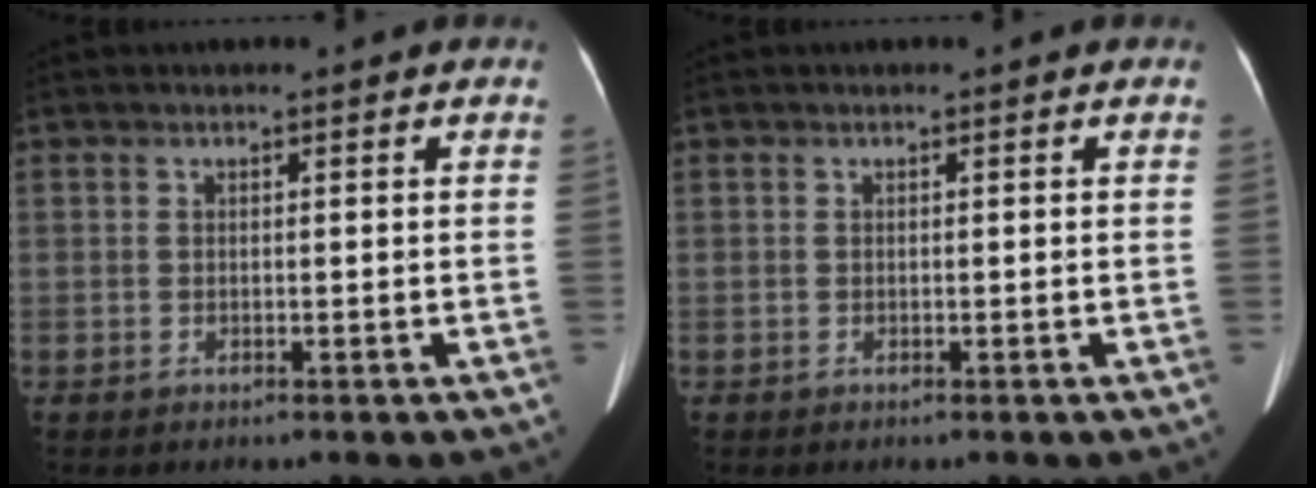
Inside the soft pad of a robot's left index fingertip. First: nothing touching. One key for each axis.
{"total": 0.0}